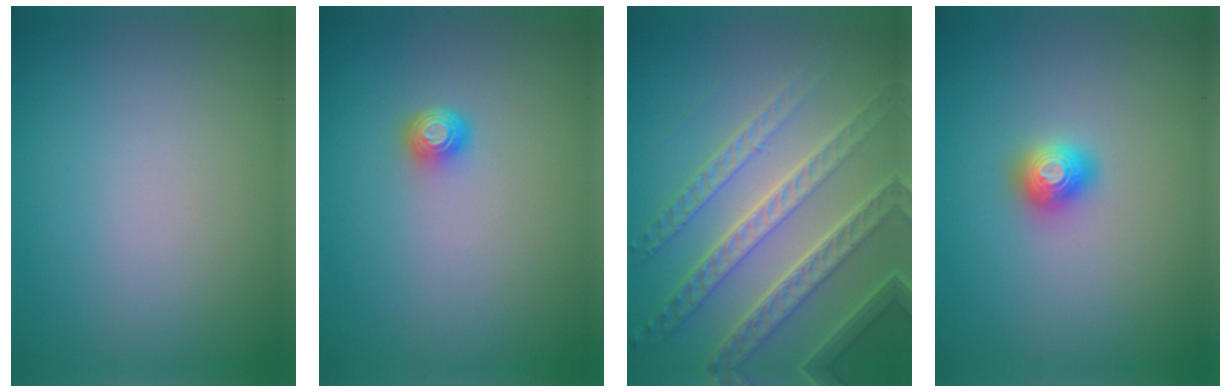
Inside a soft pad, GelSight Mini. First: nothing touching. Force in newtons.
{"total": 1.6, "press": 1.2, "slide": 1.2}
{"total": 7.4, "press": 5.3, "slide": 5.2}
{"total": 2.0, "press": 2.0, "slide": 0.2}